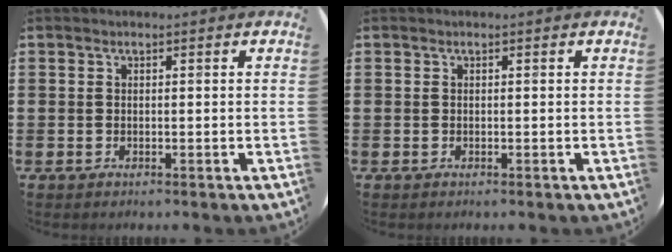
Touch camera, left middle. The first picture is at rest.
{"total": 0.0}